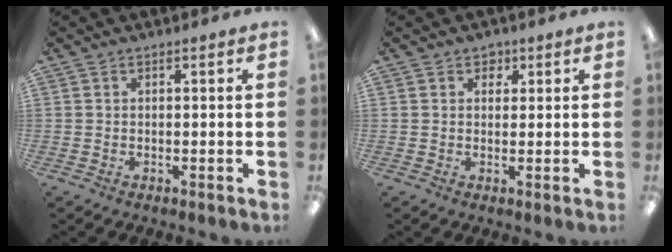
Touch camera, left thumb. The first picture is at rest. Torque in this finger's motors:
{"motor_torque": [-0.04, 0.00, -0.04, -0.03, 0.00]}